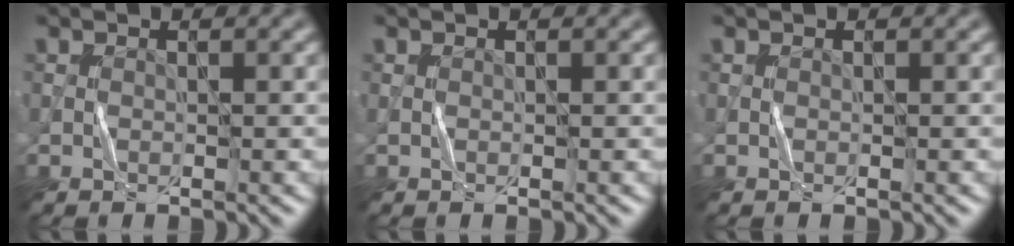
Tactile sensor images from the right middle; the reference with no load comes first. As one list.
[{"total": 0.0}, {"total": 0.0}]